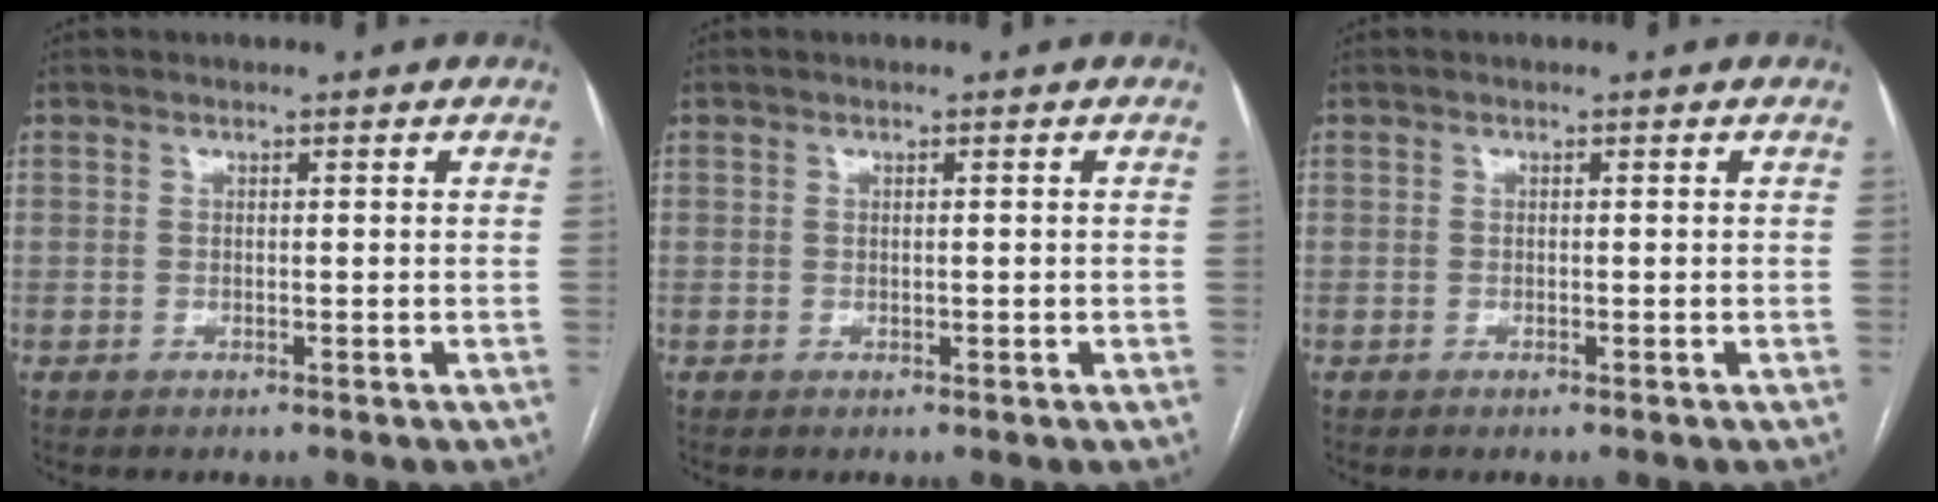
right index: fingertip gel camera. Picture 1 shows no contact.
{"total": 0.0}
{"total": 0.0}